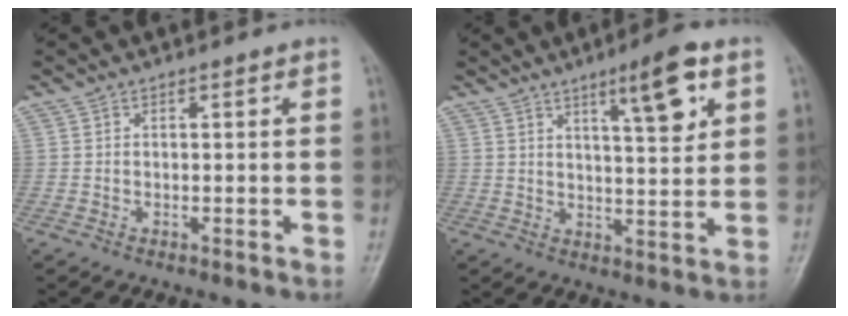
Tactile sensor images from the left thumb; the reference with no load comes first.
{"total": 9.2, "force": [4.6, 2.0, 7.8], "torque": [-0.109, -0.026, 0.070]}